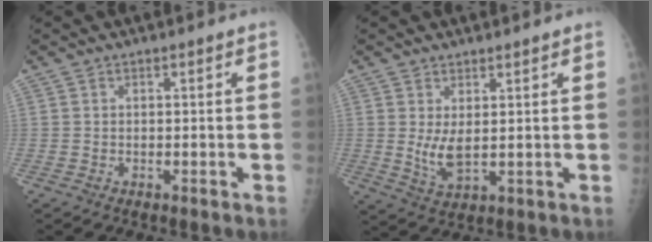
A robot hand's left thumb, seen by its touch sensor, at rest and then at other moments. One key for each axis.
{"total": 4.9, "fx": 1.1, "fy": 2.1, "fz": 4.3, "tx": -0.077, "ty": -0.019, "tz": 0.030}